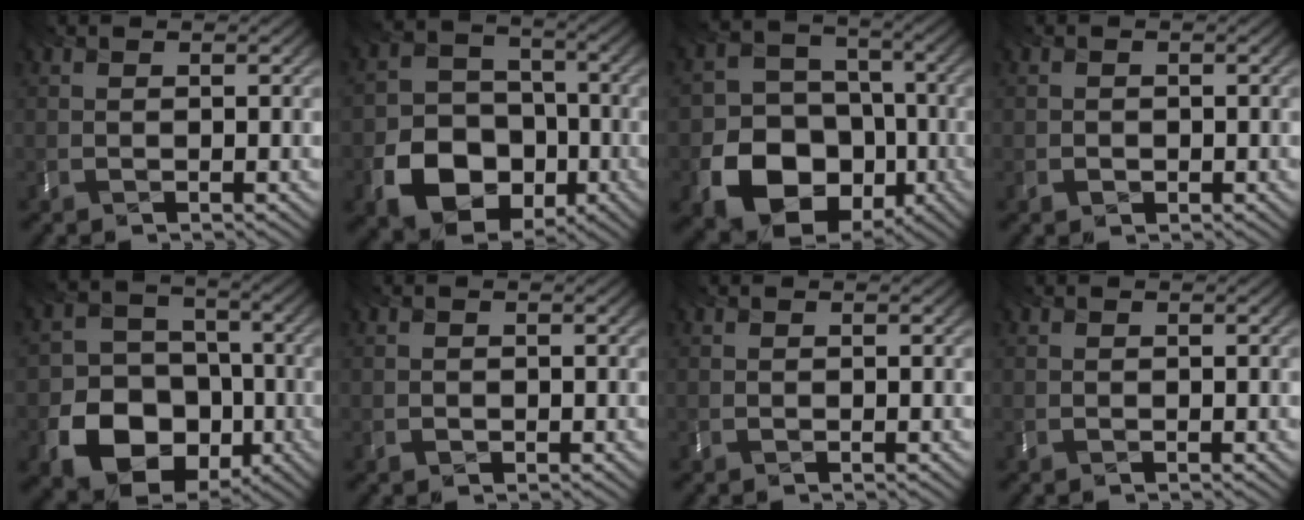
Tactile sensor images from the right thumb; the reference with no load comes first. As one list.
[{"total": 11.1, "force": [-5.7, 8.4, 4.6], "torque": [-0.083, -0.045, -0.133]}, {"total": 14.5, "force": [-6.8, 11.4, 5.7], "torque": [-0.091, -0.064, -0.153]}, {"total": 0.8, "force": [-0.5, 0.5, -0.5], "torque": [0.011, -0.008, -0.014]}, {"total": 12.9, "force": [-6.1, 10.2, 5.0], "torque": [-0.079, -0.060, -0.146]}, {"total": 0.5, "force": [-0.2, 0.3, -0.4], "torque": [0.008, -0.003, -0.006]}, {"total": 0.0}, {"total": 0.0}]